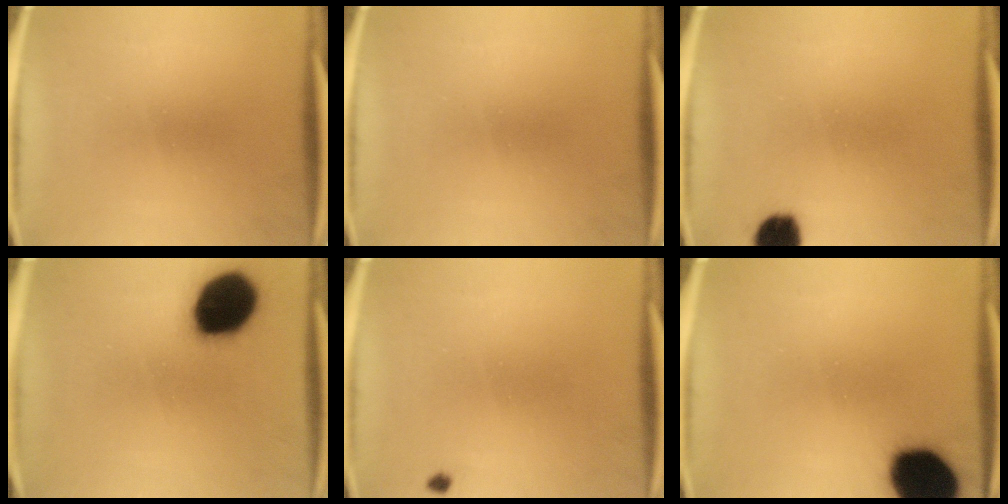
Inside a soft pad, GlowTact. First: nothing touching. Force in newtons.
{"total": 0.0}
{"total": 6.0}
{"total": 19.1}
{"total": 0.7}
{"total": 19.0}